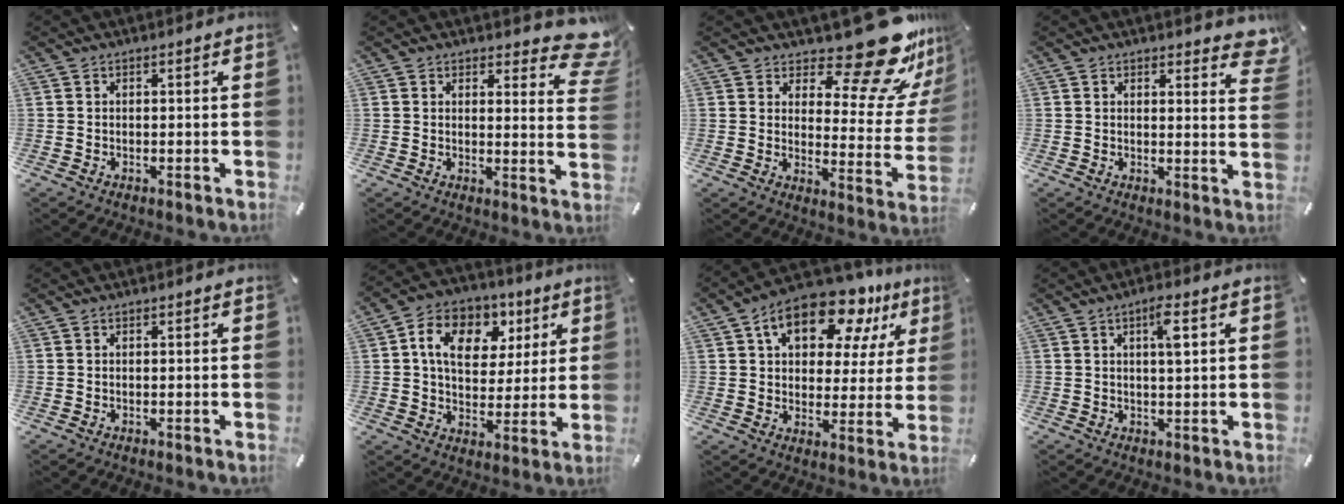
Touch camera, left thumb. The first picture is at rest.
{"total": 7.6, "force": [5.7, 3.3, 3.7], "torque": [-0.034, -0.045, 0.099]}
{"total": 19.7, "force": [15.1, 6.3, 11.0], "torque": [-0.136, -0.127, 0.248]}
{"total": 4.7, "force": [3.6, 2.0, 2.2], "torque": [-0.014, -0.027, 0.060]}
{"total": 0.0}
{"total": 12.7, "force": [4.7, 9.8, 6.7], "torque": [-0.105, -0.011, 0.086]}
{"total": 15.8, "force": [9.5, 8.9, 9.0], "torque": [-0.141, -0.046, 0.164]}
{"total": 4.6, "force": [1.5, 0.8, 4.3], "torque": [-0.072, -0.004, 0.019]}